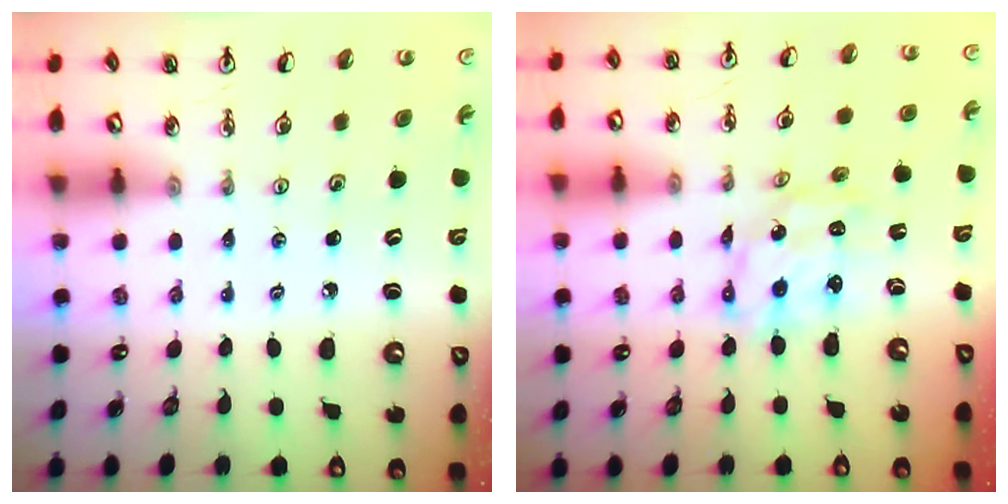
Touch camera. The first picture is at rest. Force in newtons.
{"total": 6.4, "press": 6.4, "slide": 0.5}